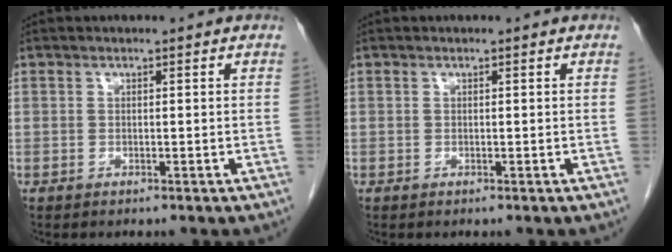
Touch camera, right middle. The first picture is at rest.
{"total": 0.0}